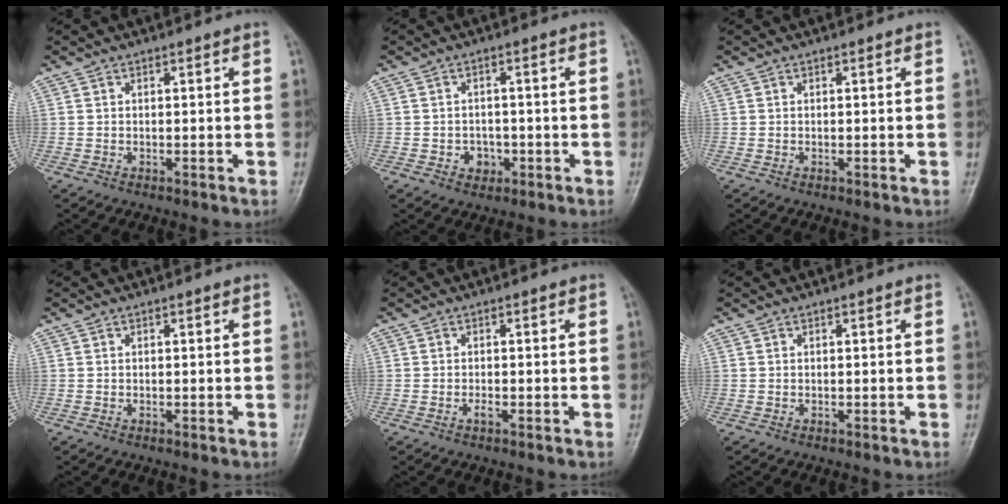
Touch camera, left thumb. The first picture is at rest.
{"total": 3.2, "force": [-1.1, 2.7, 1.4], "torque": [-0.003, 0.007, -0.013]}
{"total": 0.0}
{"total": 0.0}
{"total": 1.0, "force": [-0.4, 0.3, 0.9], "torque": [-0.014, 0.002, -0.005]}
{"total": 0.0}